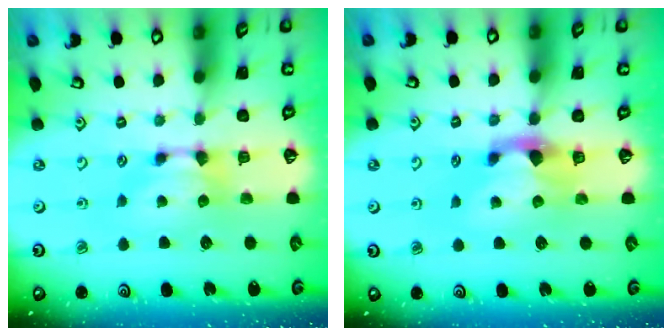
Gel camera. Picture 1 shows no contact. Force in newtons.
{"total": 2.1, "press": 1.7, "slide": 1.2}